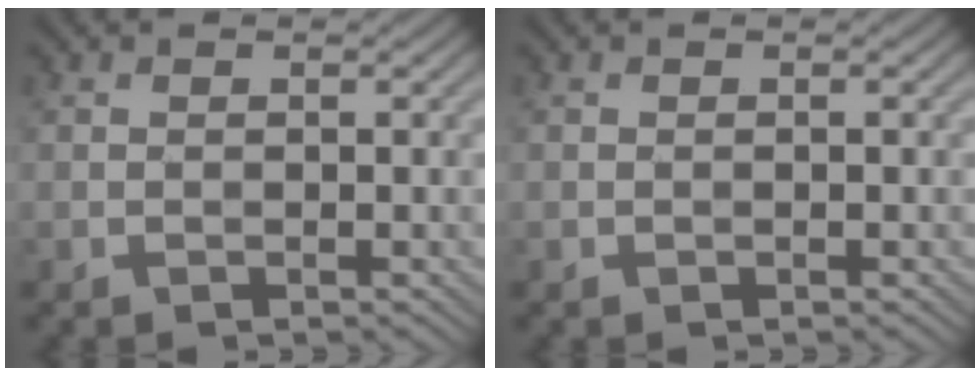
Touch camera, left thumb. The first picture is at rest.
{"total": 0.0}